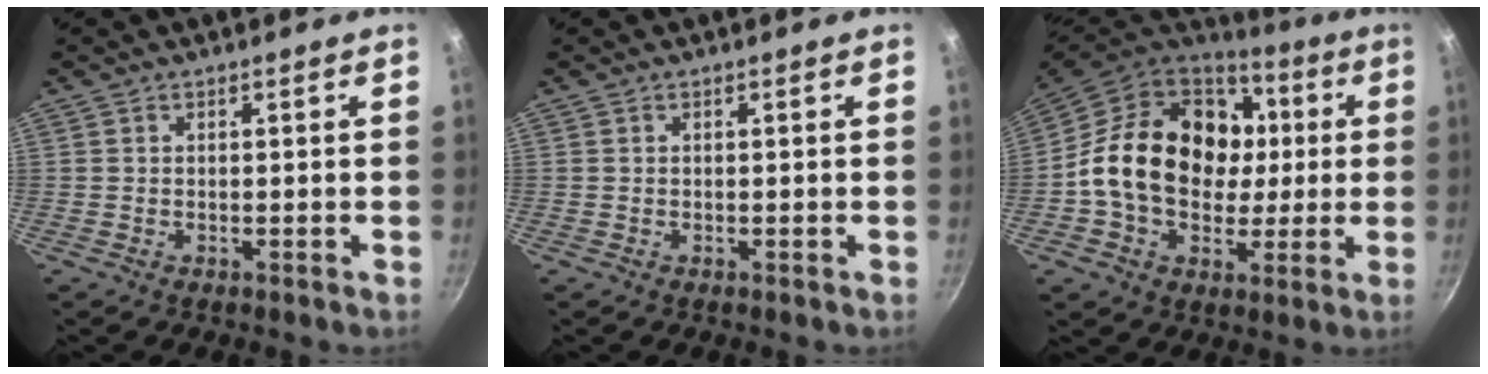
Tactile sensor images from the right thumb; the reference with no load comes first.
{"total": 0.0}
{"total": 24.0, "force": [1.8, 18.2, 15.5], "torque": [-0.245, 0.028, 0.028]}